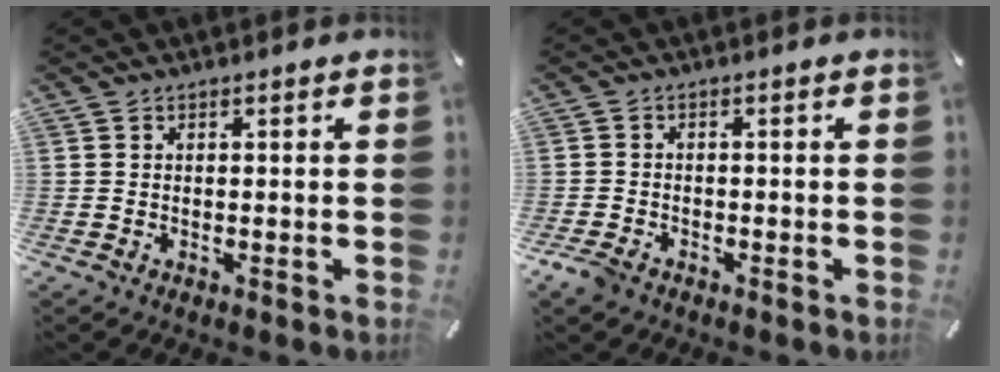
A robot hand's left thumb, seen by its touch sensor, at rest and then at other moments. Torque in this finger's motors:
{"motor_torque": [-0.34, 0.29, 0.17, 0.32, 0.00]}